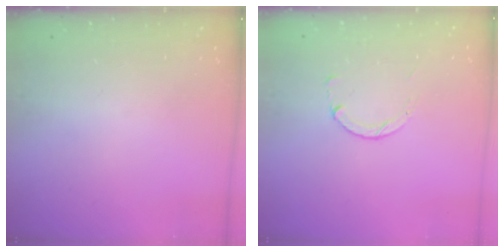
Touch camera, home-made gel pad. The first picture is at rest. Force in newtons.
{"total": 1.8, "press": 1.8, "slide": 0.2}